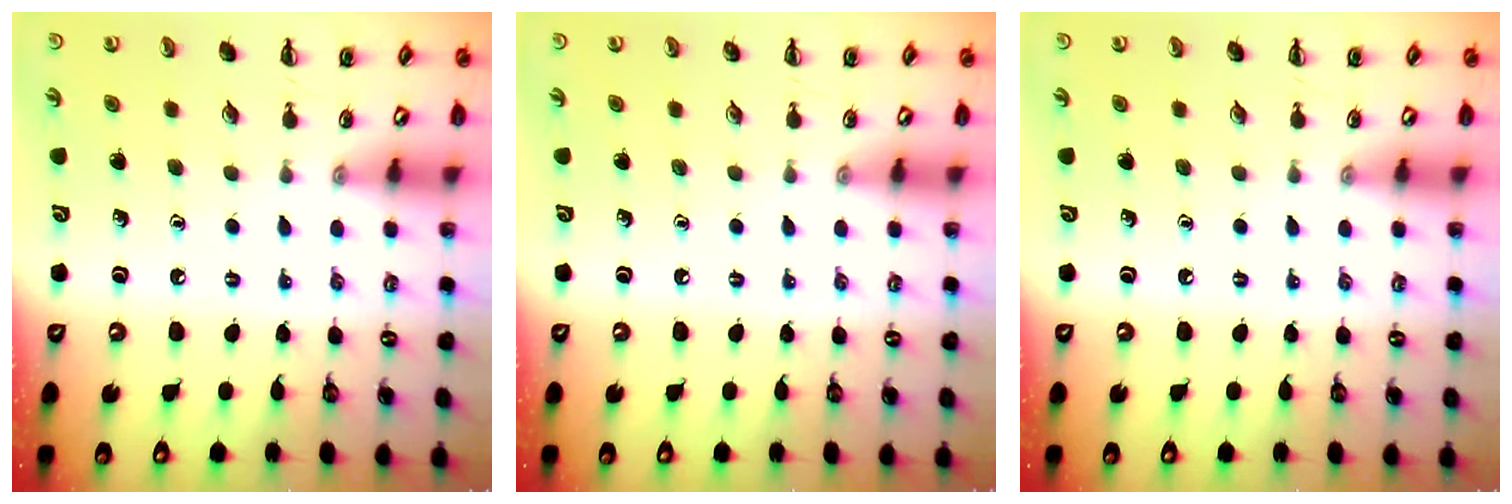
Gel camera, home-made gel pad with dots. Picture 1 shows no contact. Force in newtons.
{"total": 0.0}
{"total": 0.0}